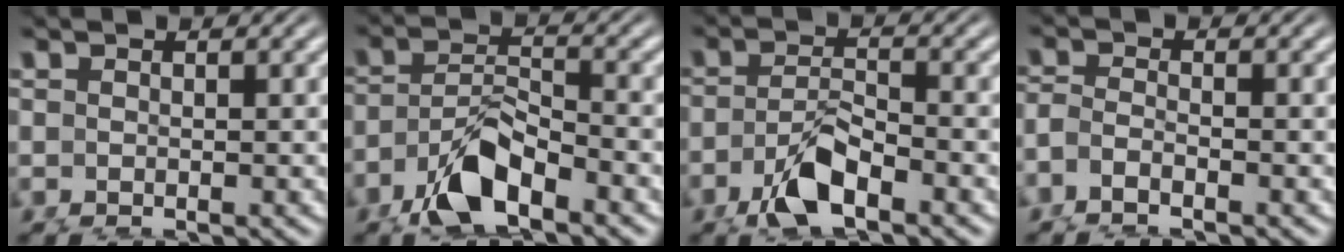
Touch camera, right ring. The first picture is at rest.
{"total": 4.6, "force": [-2.2, 2.8, 2.8], "torque": [-0.064, -0.017, -0.032]}
{"total": 3.2, "force": [-1.6, 1.8, 2.2], "torque": [-0.049, -0.016, -0.021]}
{"total": 3.7, "force": [-1.2, 3.0, 1.7], "torque": [-0.062, -0.018, -0.014]}